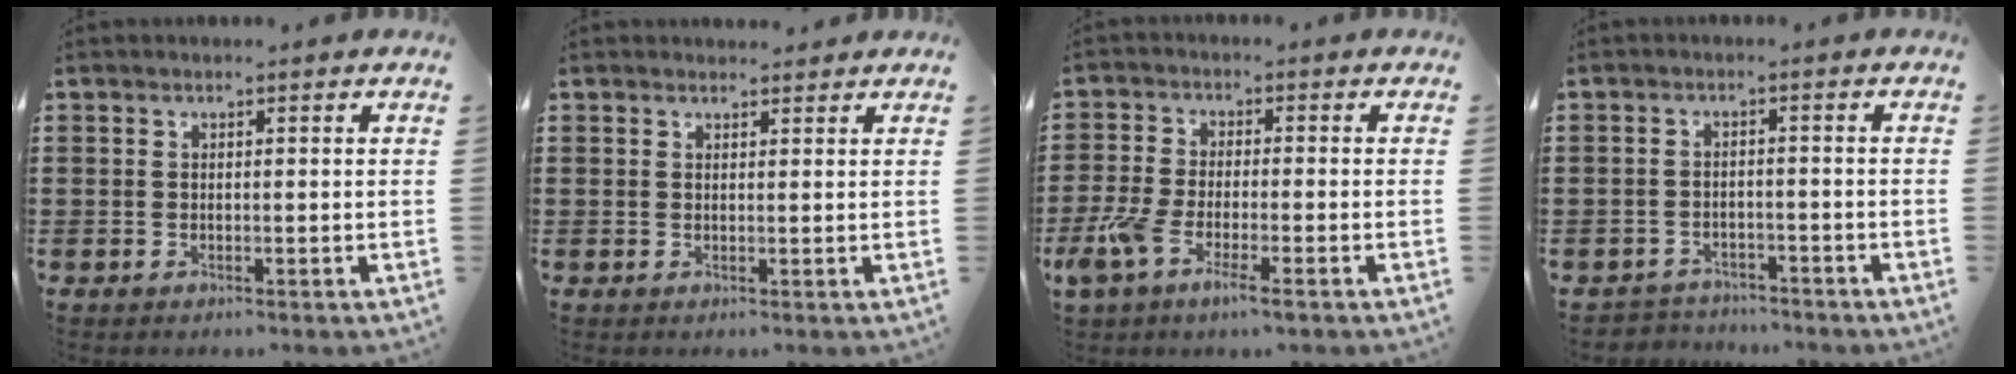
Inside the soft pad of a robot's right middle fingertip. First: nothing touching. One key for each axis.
{"total": 1.2, "fx": 1.1, "fy": 0.3, "fz": 0.0, "tx": 0.005, "ty": 0.000, "tz": 0.020}
{"total": 5.8, "fx": -3.2, "fy": 1.4, "fz": 4.6, "tx": -0.111, "ty": -0.012, "tz": -0.064}
{"total": 2.7, "fx": -2.6, "fy": 0.6, "fz": -0.4, "tx": -0.002, "ty": 0.000, "tz": -0.060}